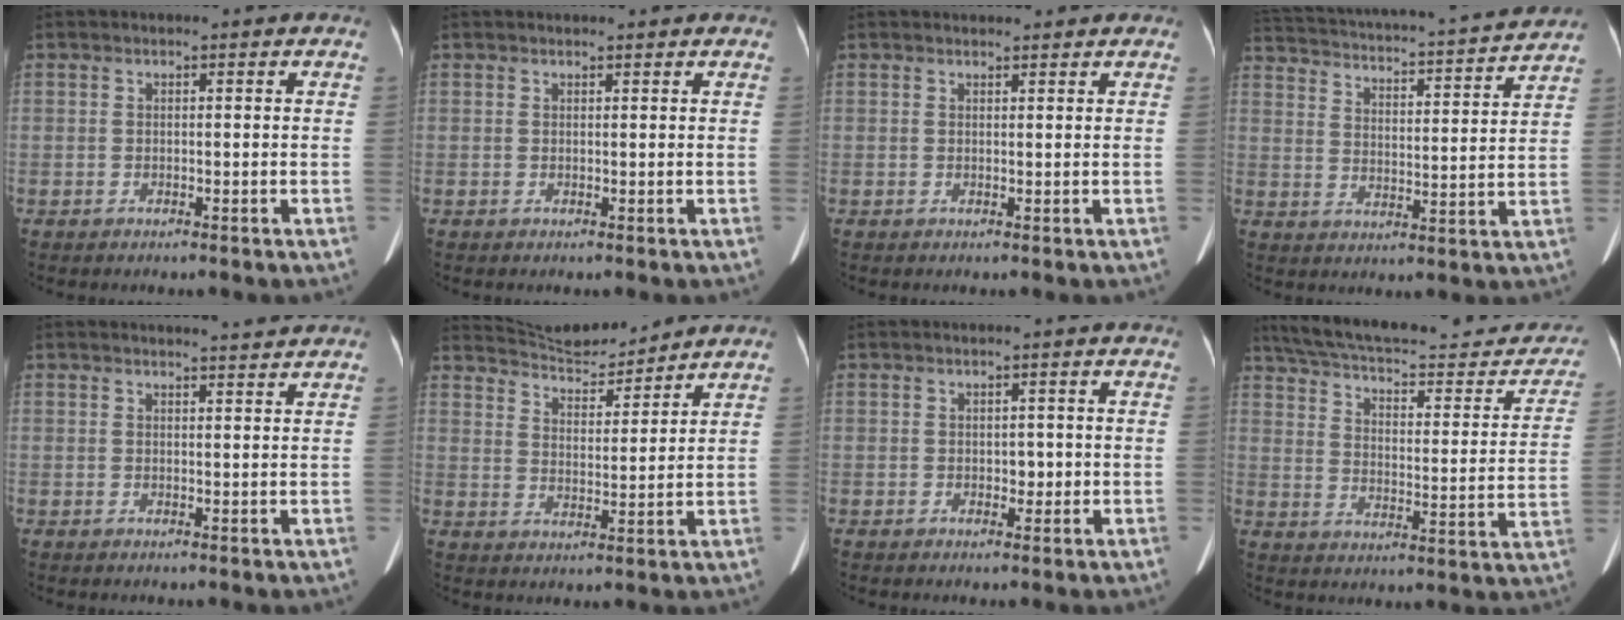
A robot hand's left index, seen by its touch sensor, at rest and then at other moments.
{"total": 2.0, "force": [1.8, 0.3, 0.6], "torque": [-0.011, 0.018, 0.023]}
{"total": 2.5, "force": [2.3, 0.5, 0.5], "torque": [-0.010, 0.016, 0.031]}
{"total": 17.3, "force": [15.4, 1.5, 7.6], "torque": [-0.142, 0.000, 0.218]}
{"total": 3.0, "force": [2.9, -0.5, 0.5], "torque": [-0.008, -0.001, 0.039]}
{"total": 9.0, "force": [8.9, 0.5, 1.1], "torque": [-0.033, 0.006, 0.155]}
{"total": 1.4, "force": [-0.2, 1.1, 0.9], "torque": [-0.014, -0.002, -0.002]}
{"total": 27.8, "force": [24.5, 7.3, 10.9], "torque": [-0.170, -0.027, 0.309]}